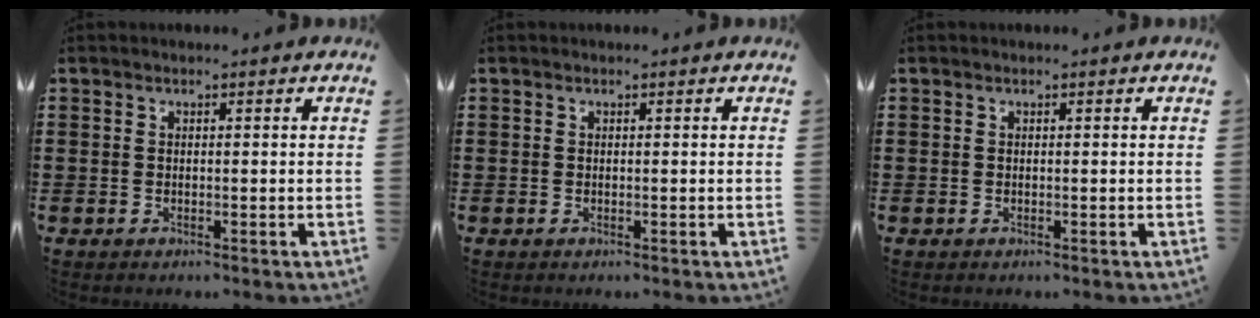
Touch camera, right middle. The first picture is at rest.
{"total": 0.0}
{"total": 0.0}